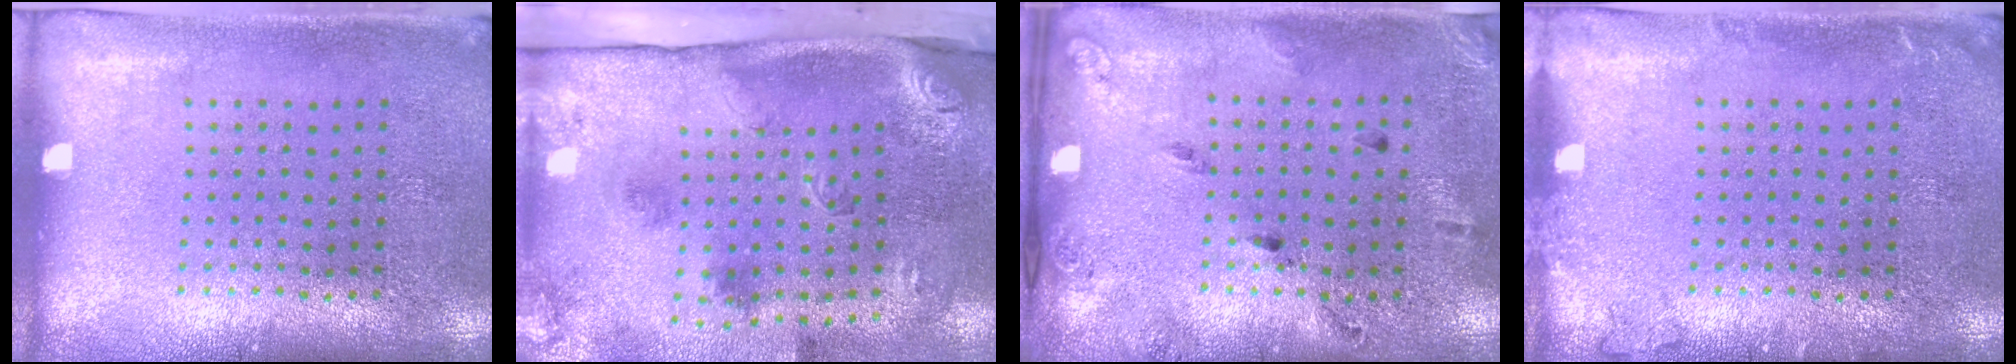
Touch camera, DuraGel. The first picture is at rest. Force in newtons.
{"total": 3.5, "press": 2.2, "slide": 2.8}
{"total": 1.8, "press": 1.1, "slide": 1.5}
{"total": 1.0, "press": 1.0, "slide": 0.1}